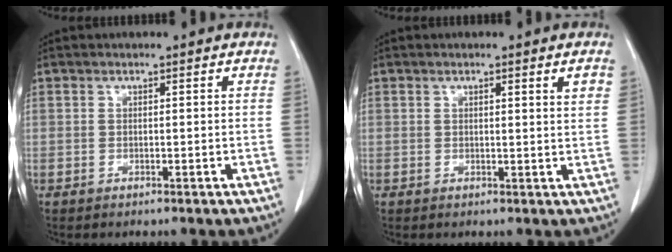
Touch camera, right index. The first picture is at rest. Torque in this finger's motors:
{"motor_torque": [0.02, 0.02, -0.02, 0.00]}